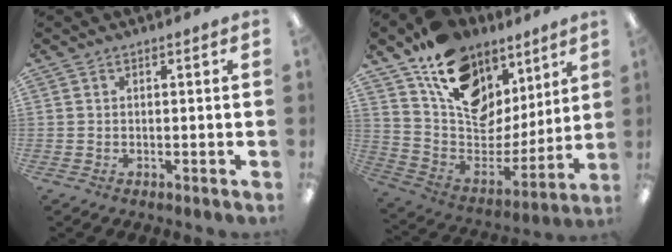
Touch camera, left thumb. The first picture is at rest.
{"total": 15.2, "force": [9.8, 9.5, 6.7], "torque": [-0.129, -0.073, 0.182]}